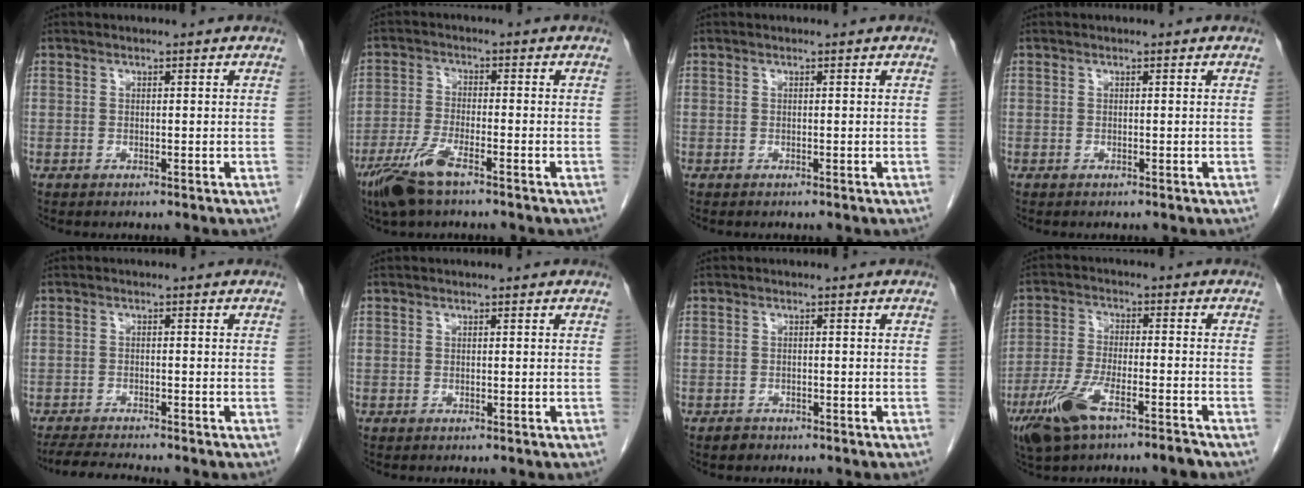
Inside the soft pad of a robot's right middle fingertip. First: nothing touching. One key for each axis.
{"total": 7.0, "fx": -4.7, "fy": 1.1, "fz": 5.1, "tx": -0.115, "ty": -0.015, "tz": -0.090}
{"total": 0.0}
{"total": 0.0}
{"total": 4.5, "fx": -4.3, "fy": -0.4, "fz": 1.5, "tx": -0.024, "ty": -0.021, "tz": -0.074}
{"total": 0.0}
{"total": 1.2, "fx": -0.9, "fy": 0.7, "fz": 0.1, "tx": -0.003, "ty": 0.002, "tz": -0.016}
{"total": 9.5, "fx": -6.4, "fy": 1.8, "fz": 6.9, "tx": -0.141, "ty": -0.011, "tz": -0.116}